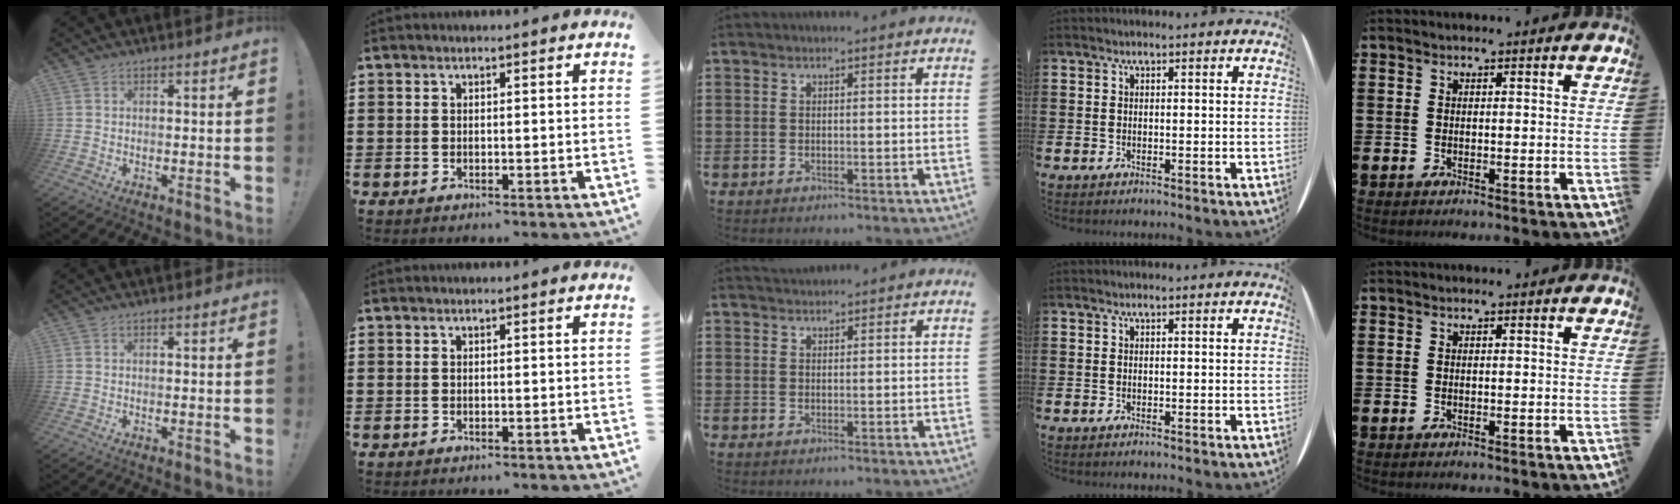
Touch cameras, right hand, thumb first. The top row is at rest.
{"middle": {"total": 1.3, "force": [1.2, 0.2, -0.1], "torque": [-0.001, 0.000, 0.025]}}